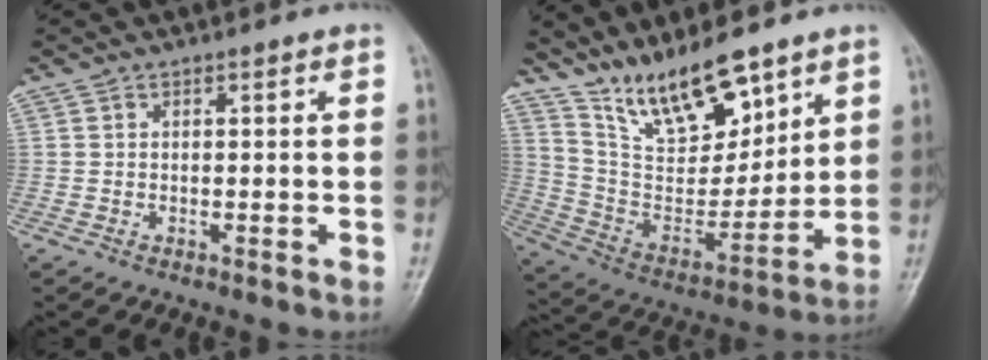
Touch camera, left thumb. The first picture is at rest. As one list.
[{"total": 16.1, "force": [11.7, 5.8, 9.3], "torque": [-0.122, -0.071, 0.227]}]